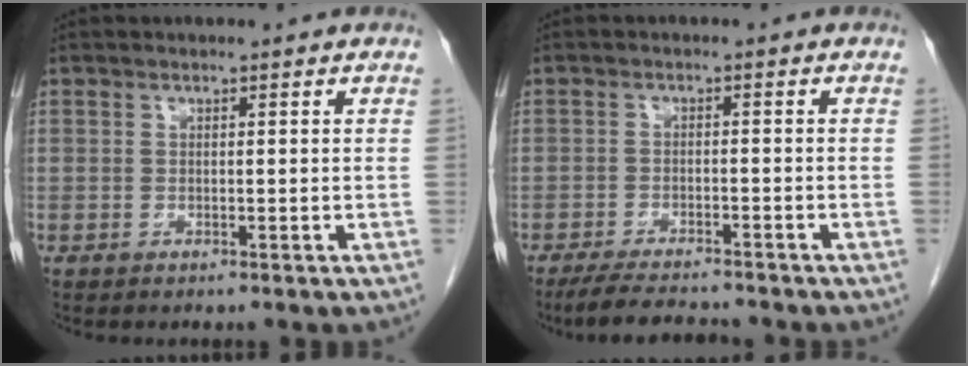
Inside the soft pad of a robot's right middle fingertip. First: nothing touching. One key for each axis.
{"total": 7.0, "fx": -6.4, "fy": 0.8, "fz": 2.8, "tx": -0.049, "ty": -0.018, "tz": -0.105}